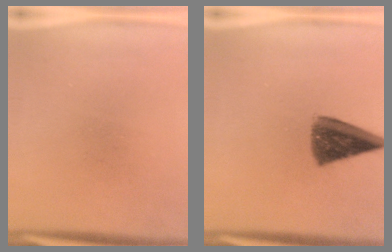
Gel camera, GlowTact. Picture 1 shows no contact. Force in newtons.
{"total": 8.8}